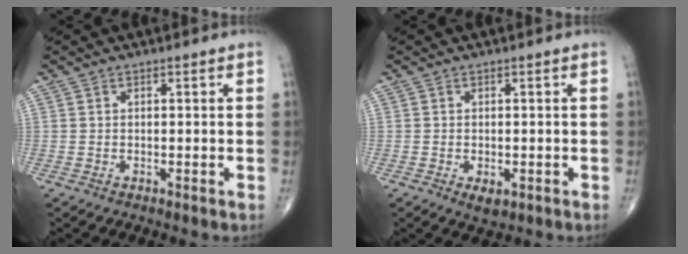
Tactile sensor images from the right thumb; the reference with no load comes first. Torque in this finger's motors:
{"motor_torque": [-0.40, -0.05, 0.01, -0.01, -0.02]}